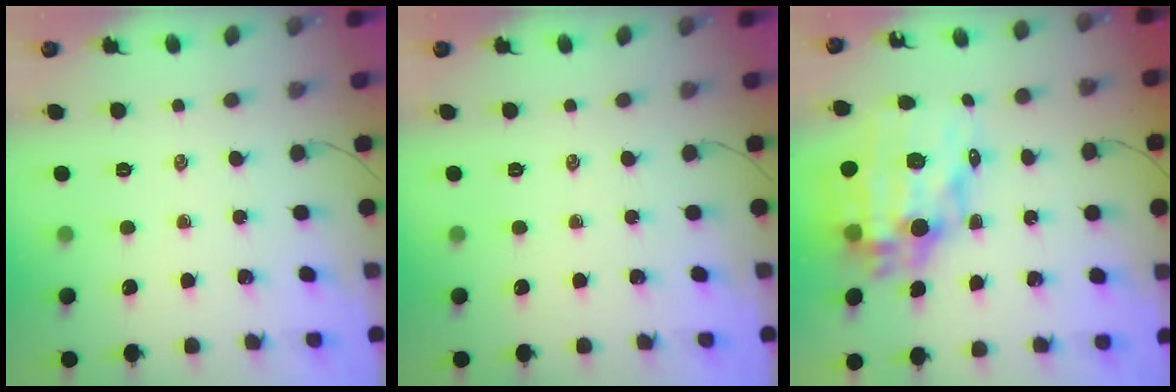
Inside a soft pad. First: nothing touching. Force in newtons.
{"total": 0.0}
{"total": 17.7, "press": 17.2, "slide": 4.3}